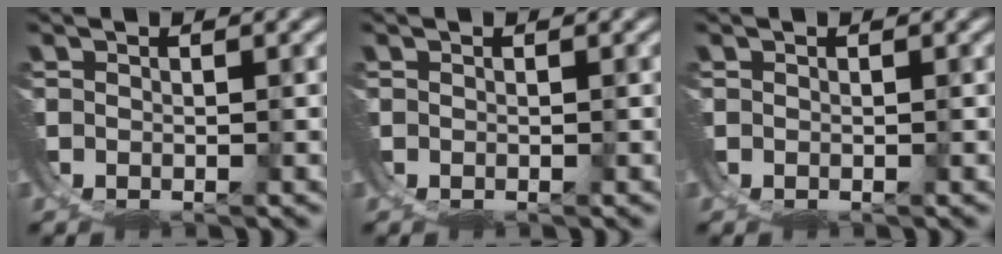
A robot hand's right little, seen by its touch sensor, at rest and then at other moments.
{"total": 0.0}
{"total": 0.0}